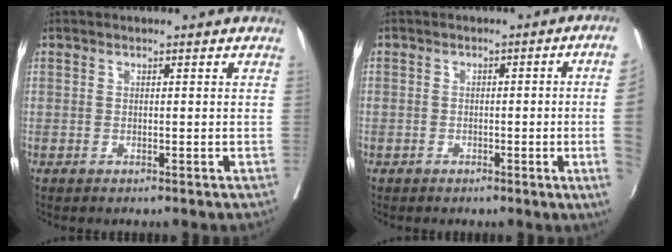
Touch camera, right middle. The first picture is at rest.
{"total": 6.4, "force": [-1.1, -1.1, 6.3], "torque": [-0.069, -0.003, -0.017]}